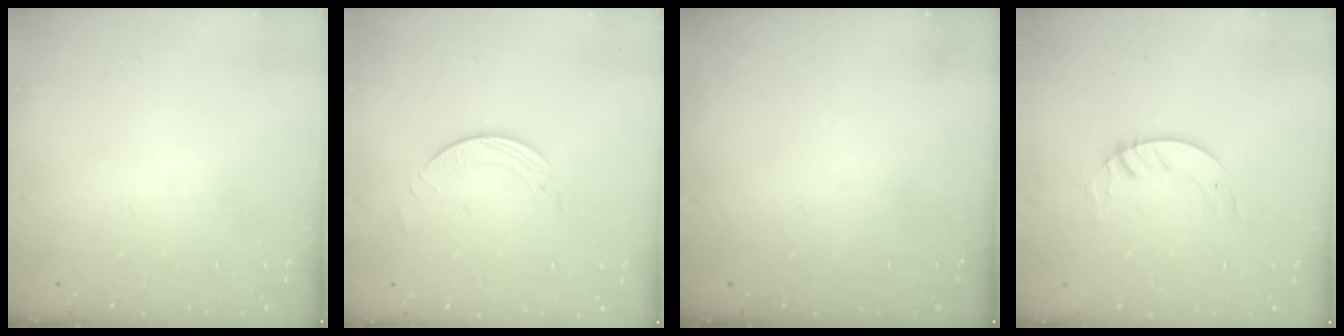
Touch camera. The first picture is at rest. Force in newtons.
{"total": 2.0, "press": 2.0, "slide": 0.2}
{"total": 0.0}
{"total": 3.1, "press": 3.1, "slide": 0.2}